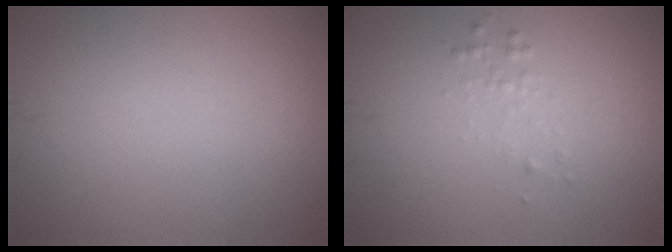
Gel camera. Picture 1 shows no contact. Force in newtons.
{"total": 0.9, "press": 0.9, "slide": 0.0}